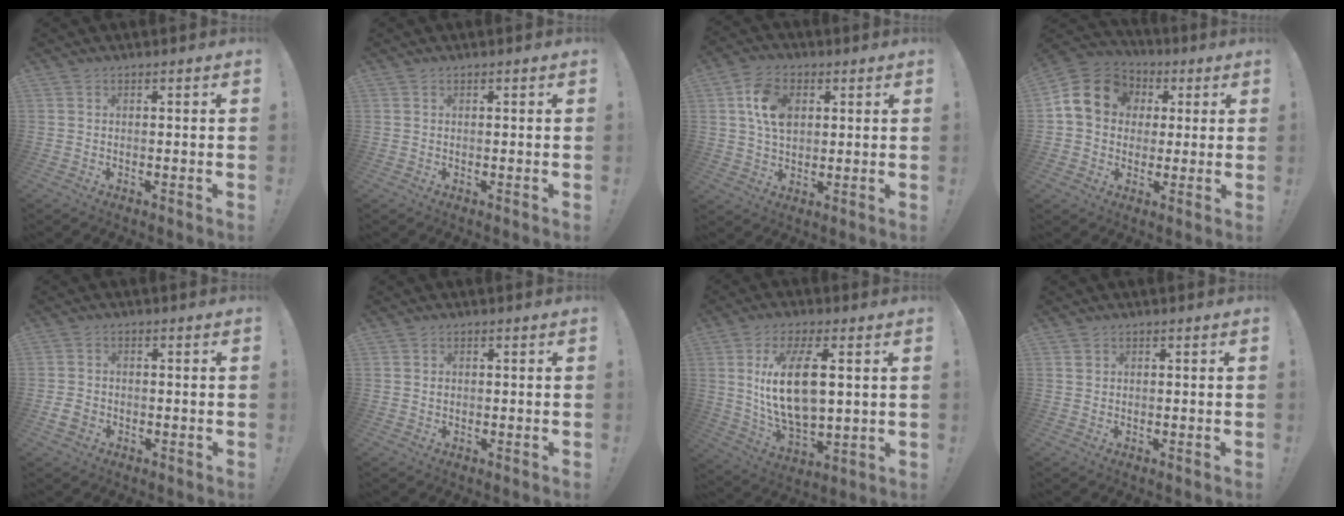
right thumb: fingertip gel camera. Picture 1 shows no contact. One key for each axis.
{"total": 0.0}
{"total": 11.4, "fx": 3.4, "fy": 7.9, "fz": 7.4, "tx": -0.120, "ty": 0.007, "tz": 0.066}
{"total": 15.1, "fx": 3.6, "fy": 12.5, "fz": 7.7, "tx": -0.115, "ty": 0.002, "tz": 0.074}
{"total": 4.1, "fx": -1.5, "fy": 3.1, "fz": 2.3, "tx": -0.039, "ty": 0.003, "tz": -0.027}
{"total": 0.6, "fx": 0.1, "fy": 0.6, "fz": -0.1, "tx": 0.008, "ty": -0.001, "tz": 0.000}
{"total": 16.6, "fx": 3.9, "fy": 7.8, "fz": 14.2, "tx": -0.261, "ty": -0.014, "tz": 0.059}
{"total": 1.0, "fx": 0.6, "fy": 0.8, "fz": 0.1, "tx": 0.003, "ty": 0.000, "tz": 0.010}